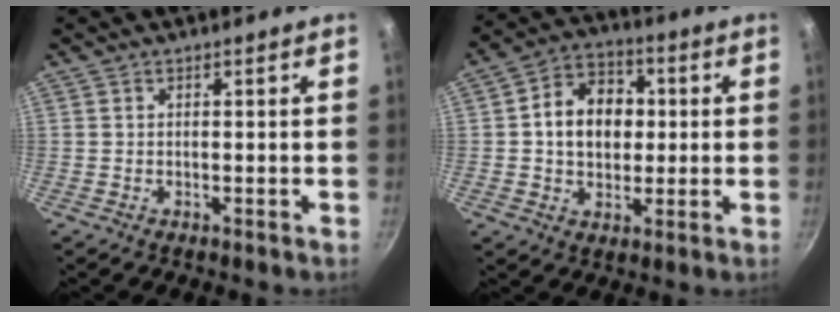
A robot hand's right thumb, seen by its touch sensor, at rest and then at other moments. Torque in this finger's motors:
{"motor_torque": [-0.16, 0.64, 0.31, 0.26, 0.17]}